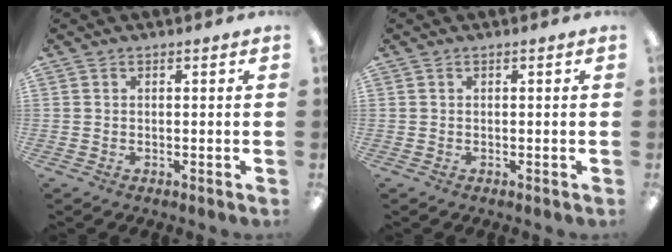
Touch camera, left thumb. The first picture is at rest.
{"total": 0.0}